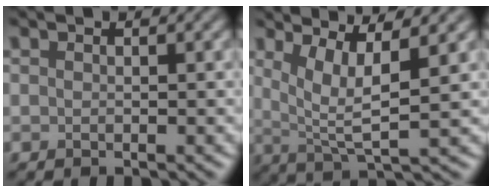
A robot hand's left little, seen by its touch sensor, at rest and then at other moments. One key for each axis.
{"total": 5.1, "fx": 1.8, "fy": 1.1, "fz": 4.6, "tx": -0.081, "ty": -0.007, "tz": 0.033}